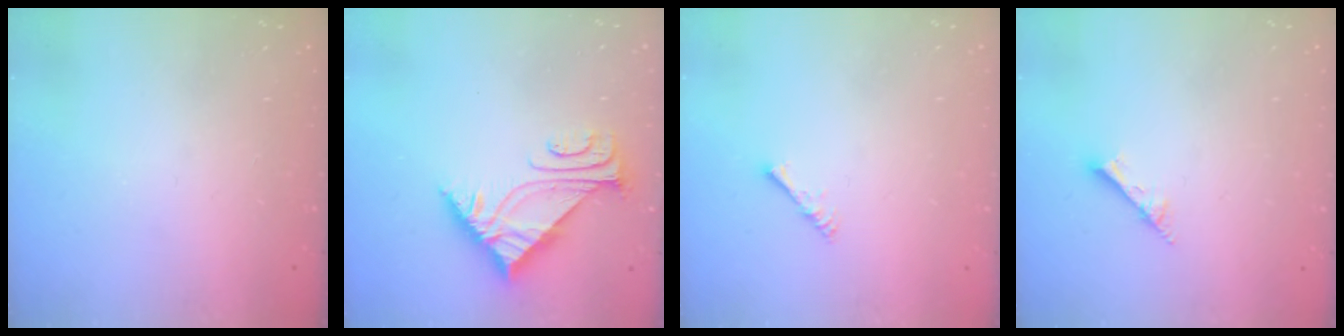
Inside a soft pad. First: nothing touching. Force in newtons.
{"total": 5.2, "press": 5.1, "slide": 0.7}
{"total": 2.0, "press": 1.9, "slide": 0.4}
{"total": 1.7, "press": 1.6, "slide": 0.1}